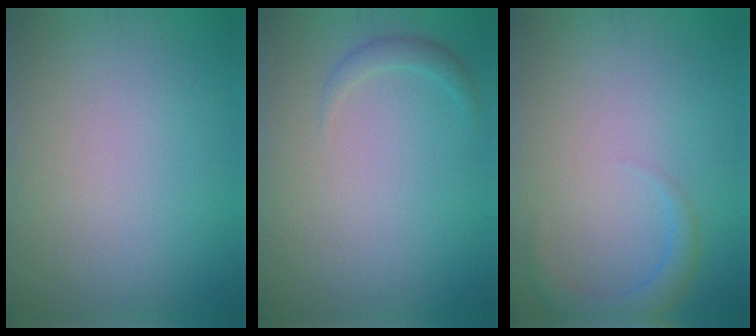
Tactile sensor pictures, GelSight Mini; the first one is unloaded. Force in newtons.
{"total": 1.2, "press": 1.2, "slide": 0.1}
{"total": 2.1, "press": 2.1, "slide": 0.2}